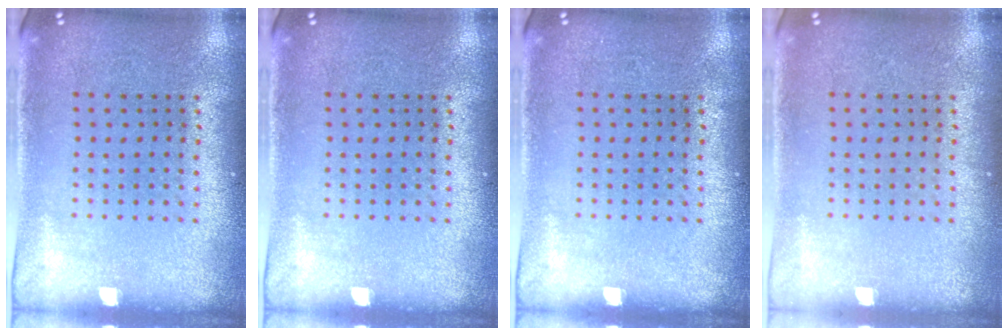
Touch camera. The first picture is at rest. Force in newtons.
{"total": 0.0}
{"total": 0.0}
{"total": 0.0}